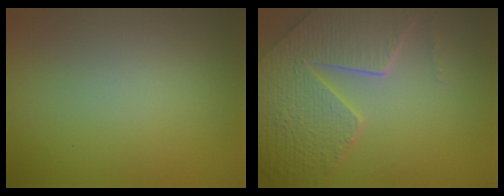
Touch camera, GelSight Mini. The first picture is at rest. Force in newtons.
{"total": 8.8, "press": 6.3, "slide": 6.2}